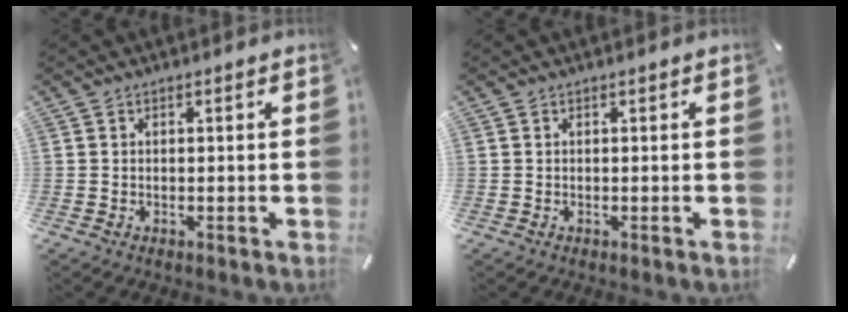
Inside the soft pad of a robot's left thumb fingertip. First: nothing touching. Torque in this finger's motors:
{"motor_torque": [0.00, 0.00, 0.00, 0.00, 0.00]}